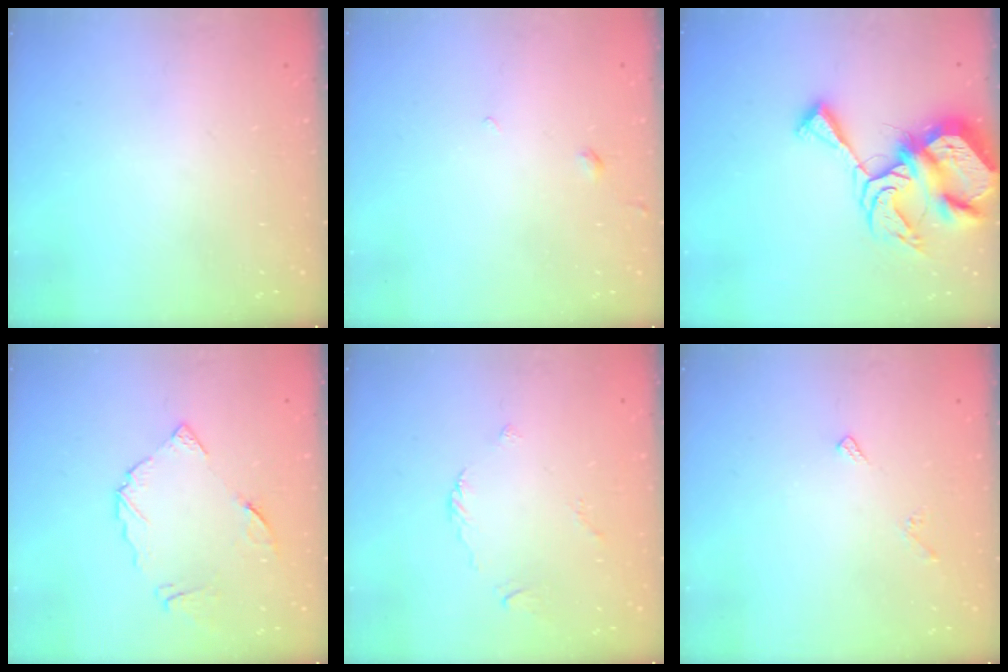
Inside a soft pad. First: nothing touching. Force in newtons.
{"total": 1.5, "press": 1.5, "slide": 0.5}
{"total": 14.2, "press": 14.1, "slide": 1.6}
{"total": 9.0, "press": 9.0, "slide": 1.0}
{"total": 2.6, "press": 2.6, "slide": 0.6}
{"total": 5.6, "press": 5.6, "slide": 0.8}